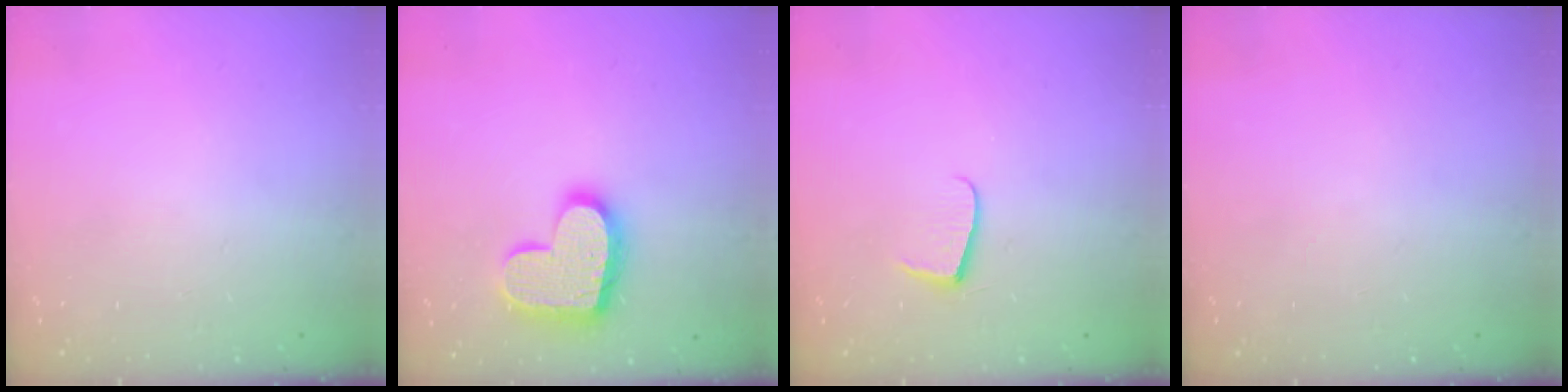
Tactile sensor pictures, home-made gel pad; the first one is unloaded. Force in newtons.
{"total": 16.3, "press": 16.3, "slide": 1.3}
{"total": 6.8, "press": 6.8, "slide": 0.6}
{"total": 0.0}